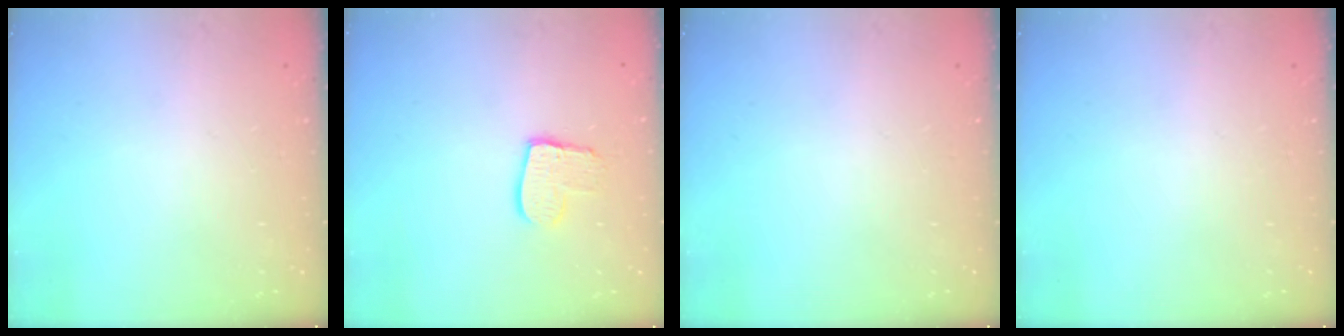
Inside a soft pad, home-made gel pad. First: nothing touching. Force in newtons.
{"total": 9.5, "press": 9.5, "slide": 0.7}
{"total": 0.0}
{"total": 0.0}